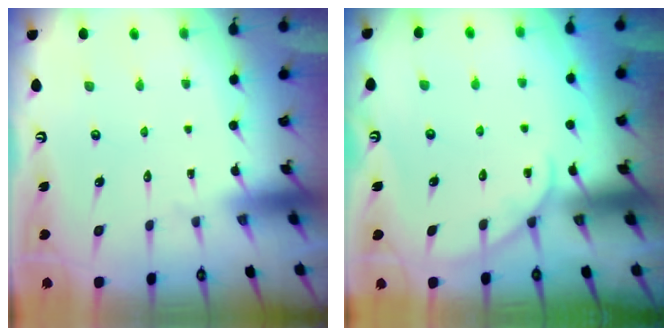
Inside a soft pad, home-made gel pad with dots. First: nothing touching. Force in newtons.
{"total": 4.4, "press": 4.4, "slide": 0.4}